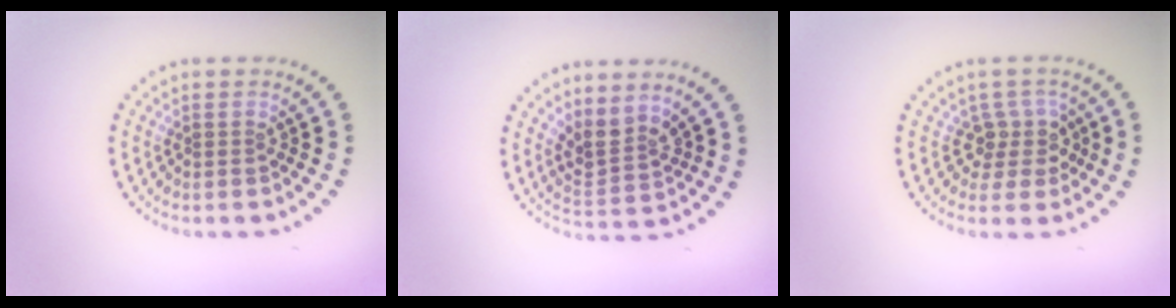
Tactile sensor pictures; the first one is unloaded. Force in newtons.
{"total": 2.7, "press": 1.9, "slide": 1.8}
{"total": 2.6, "press": 1.9, "slide": 1.7}